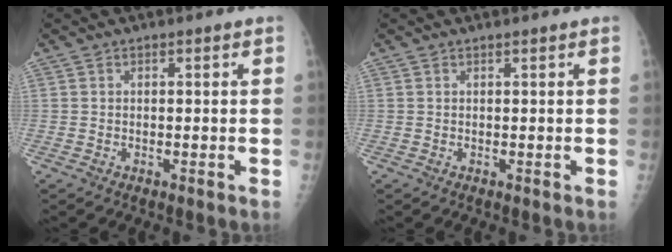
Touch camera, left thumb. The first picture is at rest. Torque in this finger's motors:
{"motor_torque": [-0.24, -0.13, -0.04, 0.13, 0.00]}